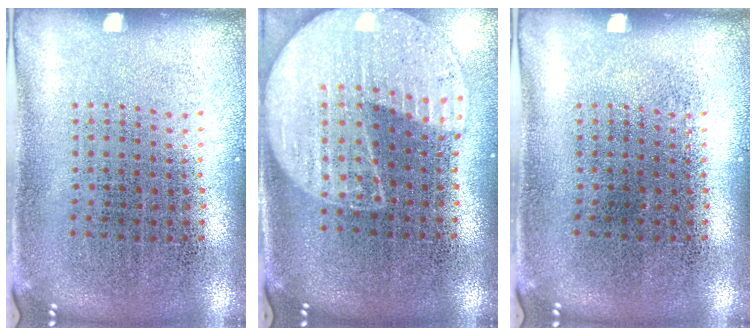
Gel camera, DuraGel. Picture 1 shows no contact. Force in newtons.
{"total": 2.0, "press": 1.8, "slide": 0.8}
{"total": 0.0}